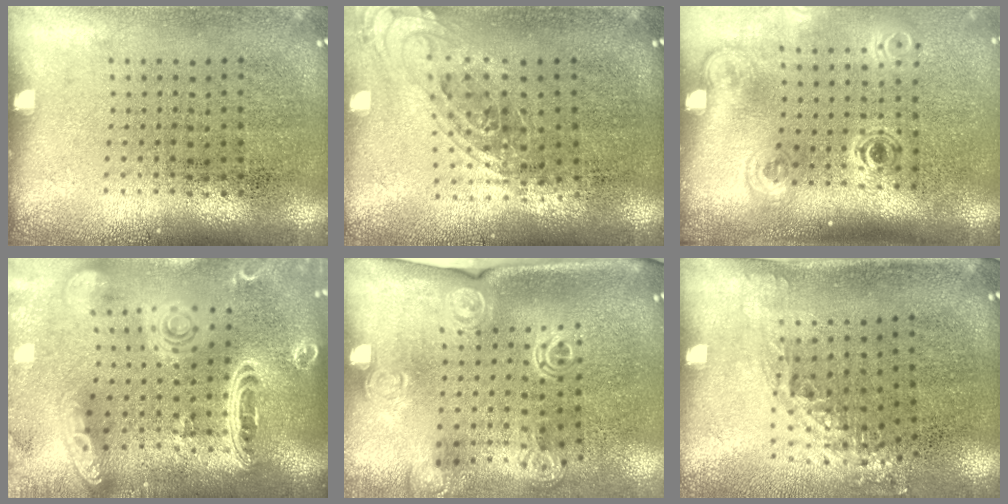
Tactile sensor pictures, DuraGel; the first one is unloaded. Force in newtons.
{"total": 0.8, "press": 0.8, "slide": 0.2}
{"total": 1.9, "press": 1.3, "slide": 1.4}
{"total": 3.7, "press": 2.9, "slide": 2.3}
{"total": 2.0, "press": 1.6, "slide": 1.2}
{"total": 1.4, "press": 1.0, "slide": 1.0}